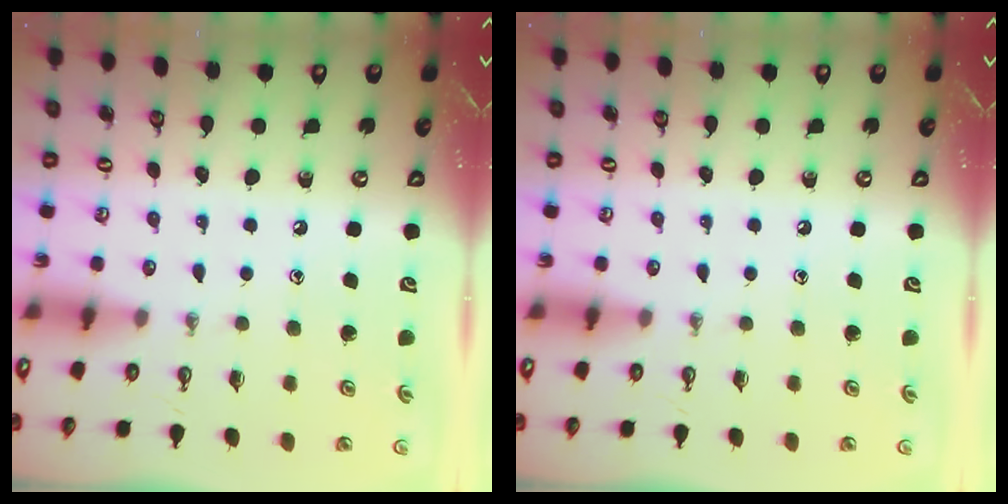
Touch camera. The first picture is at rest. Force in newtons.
{"total": 0.0}